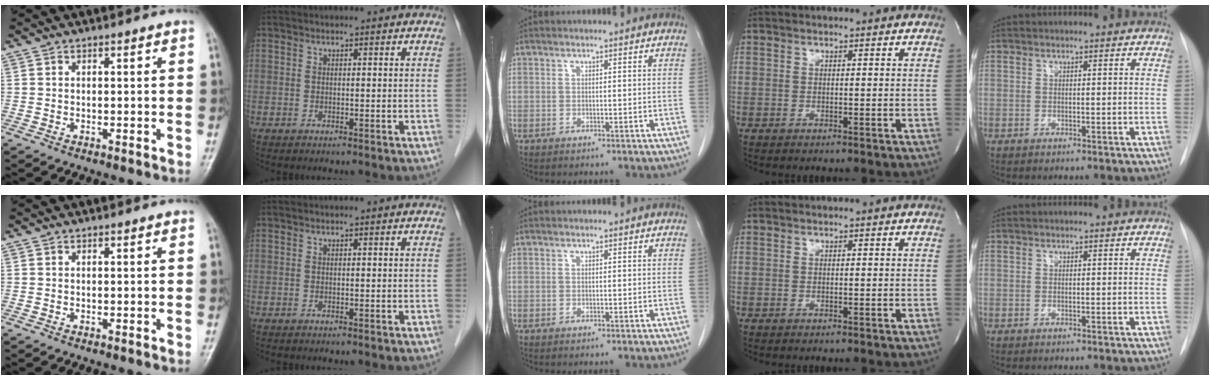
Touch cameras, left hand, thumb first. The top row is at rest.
{}